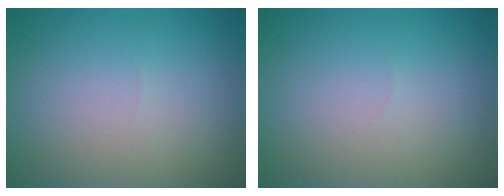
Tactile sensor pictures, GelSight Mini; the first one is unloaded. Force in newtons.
{"total": 0.0}